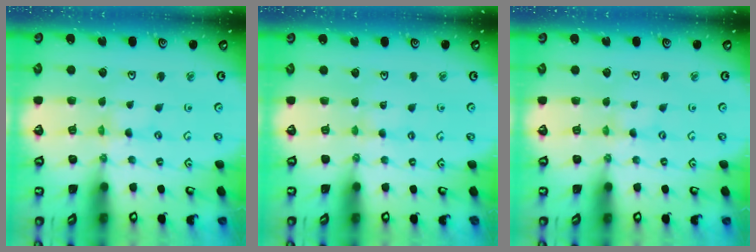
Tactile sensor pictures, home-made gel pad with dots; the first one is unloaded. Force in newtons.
{"total": 2.0, "press": 2.0, "slide": 0.3}
{"total": 0.0}